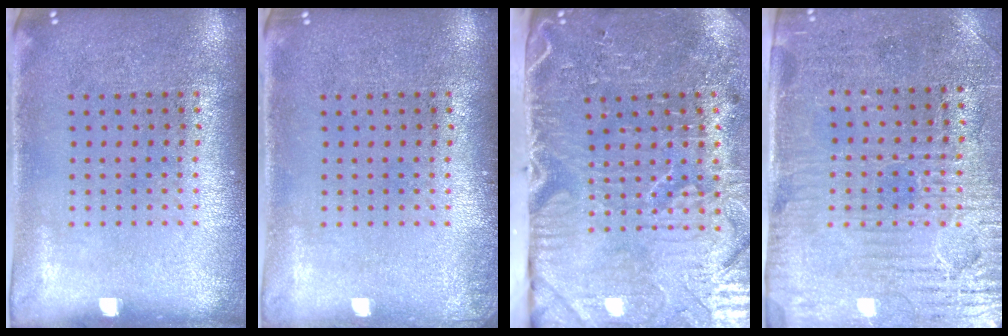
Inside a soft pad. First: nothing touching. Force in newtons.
{"total": 0.6, "press": 0.6, "slide": 0.2}
{"total": 5.2, "press": 4.3, "slide": 2.9}
{"total": 3.5, "press": 3.2, "slide": 1.6}